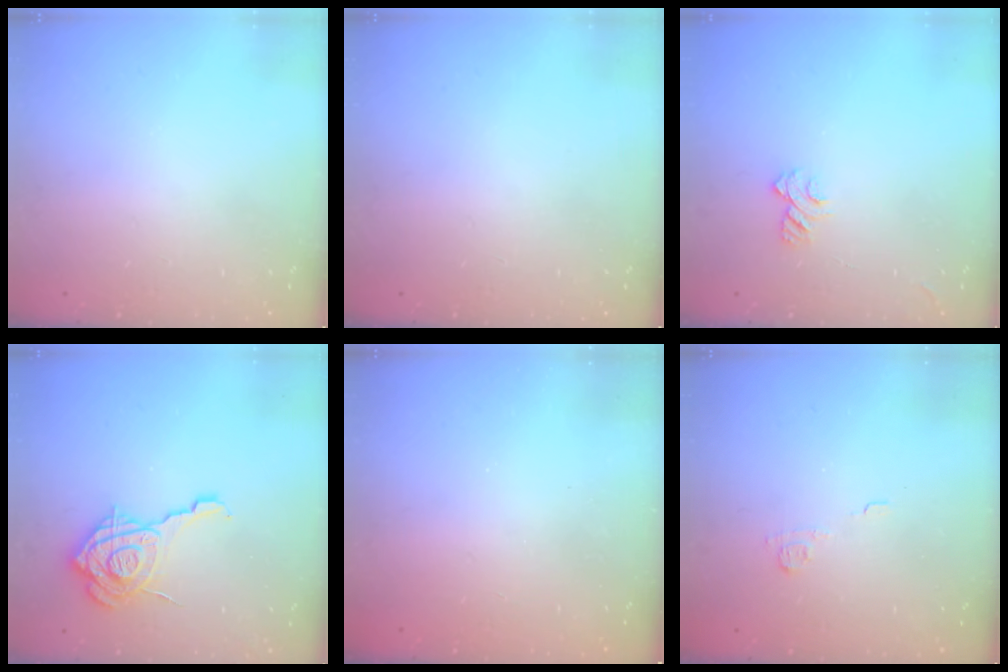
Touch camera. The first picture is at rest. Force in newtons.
{"total": 0.0}
{"total": 5.3, "press": 5.3, "slide": 0.5}
{"total": 18.2, "press": 18.1, "slide": 2.0}
{"total": 2.4, "press": 2.3, "slide": 0.8}
{"total": 3.8, "press": 3.6, "slide": 1.1}